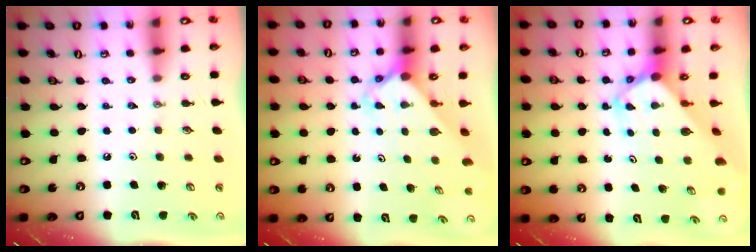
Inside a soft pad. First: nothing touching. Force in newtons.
{"total": 2.6, "press": 2.6, "slide": 0.1}
{"total": 3.0, "press": 2.9, "slide": 0.4}